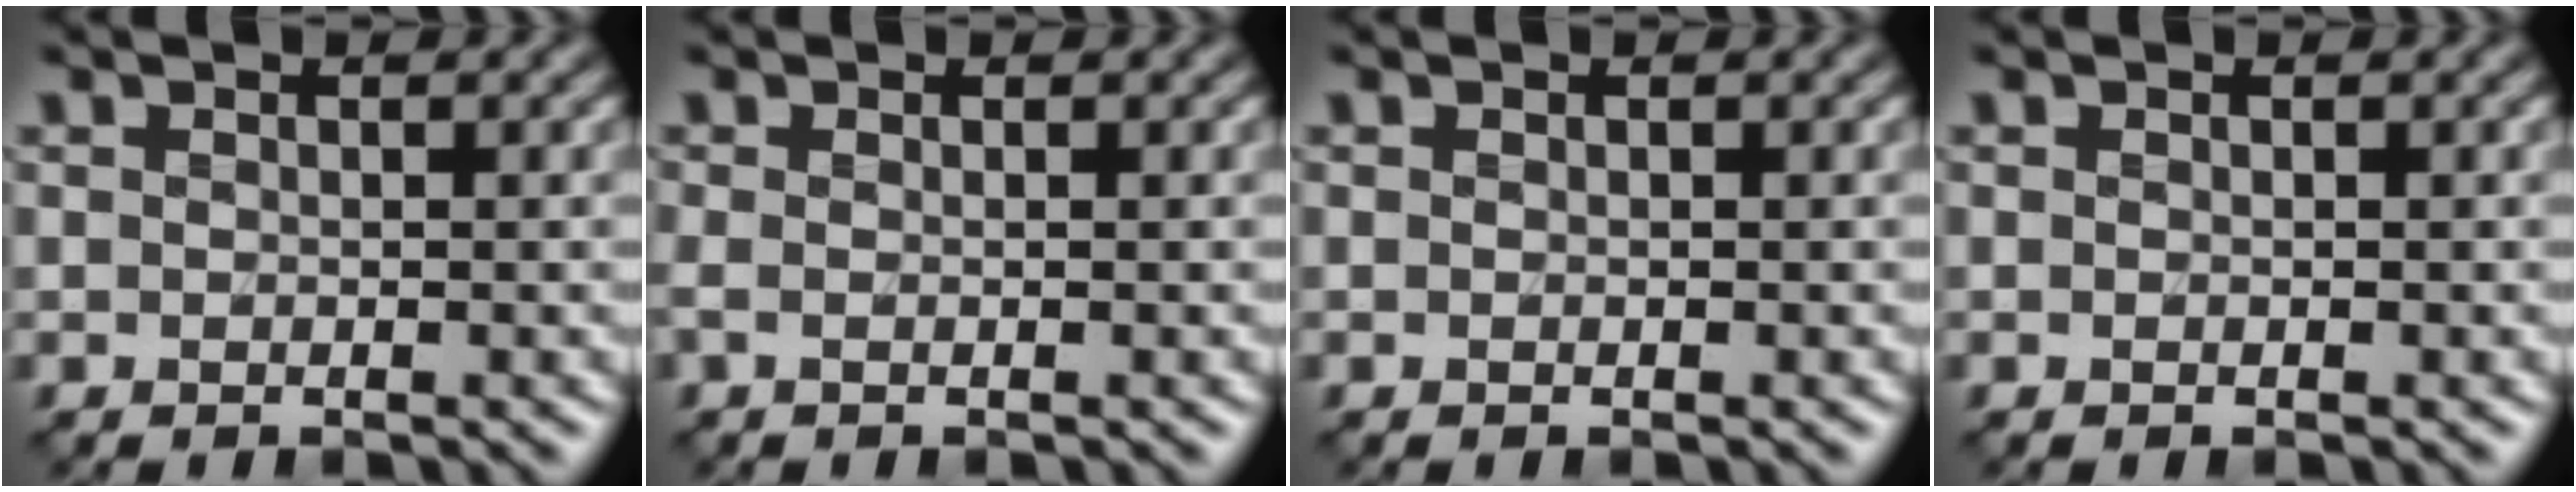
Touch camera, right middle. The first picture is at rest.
{"total": 0.7, "force": [-0.2, 0.1, 0.6], "torque": [-0.011, 0.002, -0.004]}
{"total": 0.0}
{"total": 0.0}